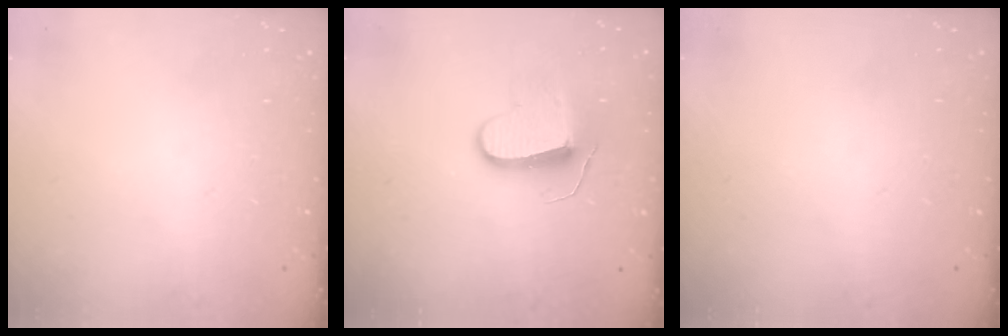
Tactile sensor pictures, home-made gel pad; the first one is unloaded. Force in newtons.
{"total": 9.4, "press": 9.4, "slide": 0.4}
{"total": 0.0}